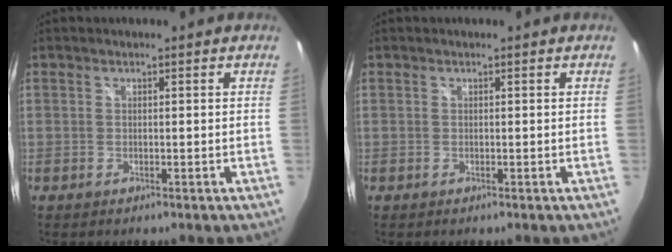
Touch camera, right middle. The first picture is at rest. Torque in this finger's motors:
{"motor_torque": [0.00, 0.00, 0.00, 0.00]}